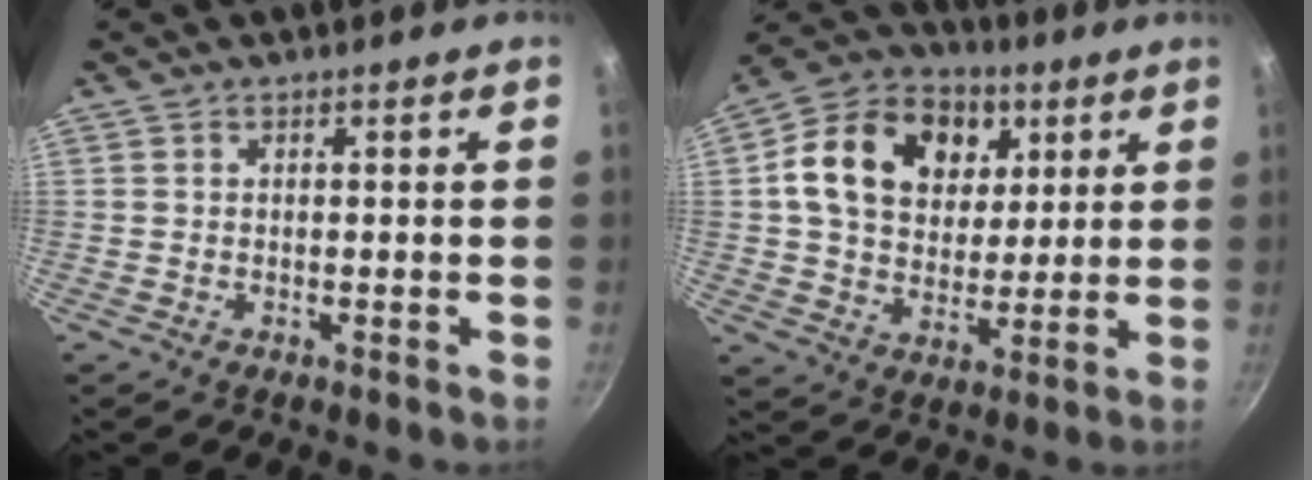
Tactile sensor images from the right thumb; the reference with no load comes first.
{"total": 18.9, "force": [5.6, 14.4, 10.9], "torque": [-0.166, 0.003, 0.086]}